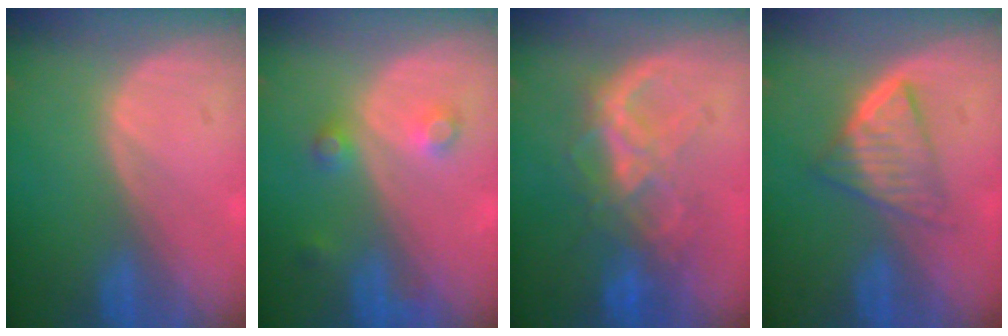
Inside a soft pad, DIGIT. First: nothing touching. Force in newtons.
{"total": 3.8, "press": 3.5, "slide": 1.4}
{"total": 7.3, "press": 7.2, "slide": 1.3}
{"total": 6.5, "press": 5.5, "slide": 3.5}